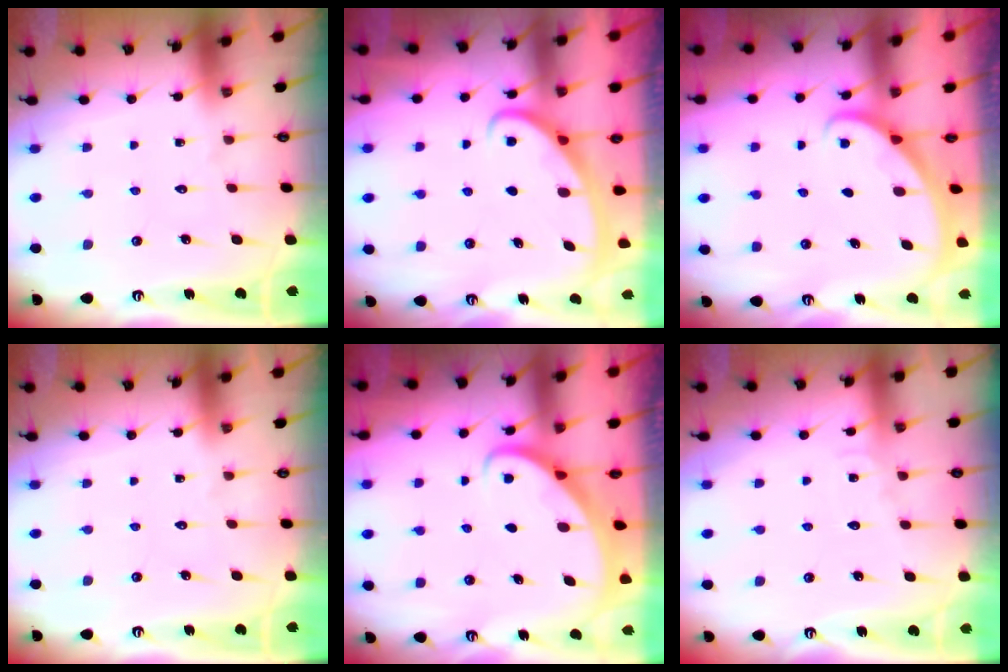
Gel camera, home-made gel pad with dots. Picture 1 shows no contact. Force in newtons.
{"total": 2.8, "press": 2.8, "slide": 0.3}
{"total": 1.5, "press": 1.5, "slide": 0.1}
{"total": 0.0}
{"total": 2.7, "press": 2.7, "slide": 0.3}
{"total": 6.1, "press": 6.1, "slide": 0.5}